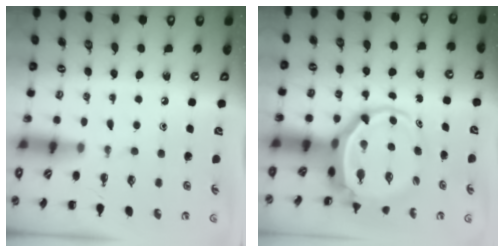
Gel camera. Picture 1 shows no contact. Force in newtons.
{"total": 5.3, "press": 5.0, "slide": 1.7}